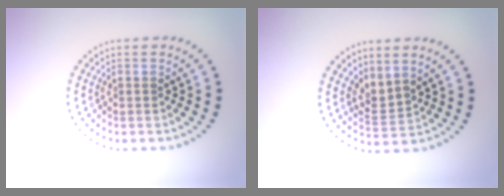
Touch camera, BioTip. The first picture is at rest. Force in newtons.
{"total": 2.1, "press": 1.4, "slide": 1.6}